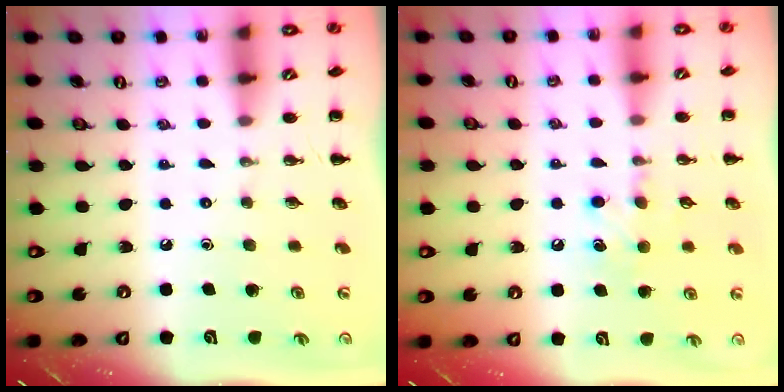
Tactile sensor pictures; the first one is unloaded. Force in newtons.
{"total": 9.1, "press": 8.9, "slide": 2.0}